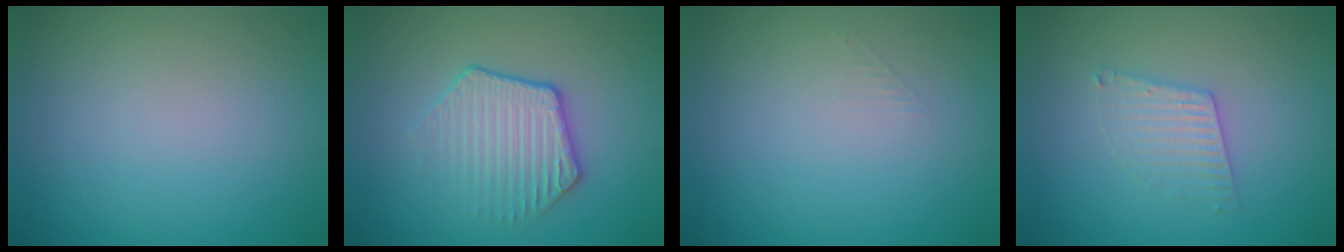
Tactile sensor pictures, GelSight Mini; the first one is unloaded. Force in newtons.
{"total": 3.6, "press": 3.2, "slide": 1.7}
{"total": 0.6, "press": 0.6, "slide": 0.0}
{"total": 2.1, "press": 2.1, "slide": 0.3}